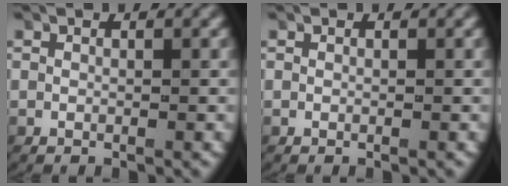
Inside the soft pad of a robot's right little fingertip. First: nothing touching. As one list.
[{"total": 0.0}]